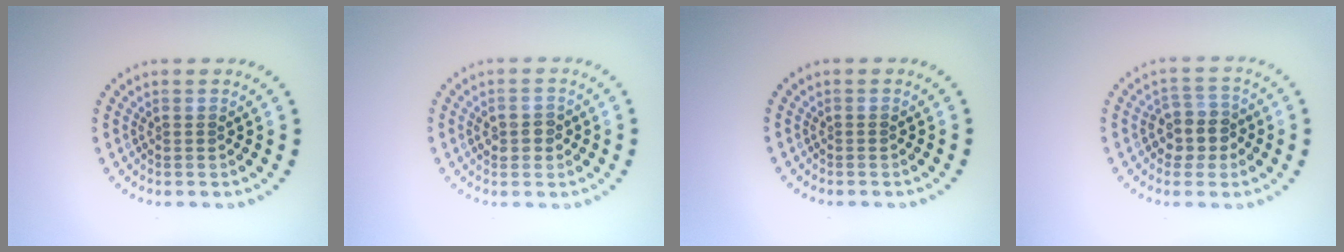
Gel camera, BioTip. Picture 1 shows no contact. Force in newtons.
{"total": 1.8, "press": 1.8, "slide": 0.0}
{"total": 0.0}
{"total": 2.7, "press": 2.5, "slide": 1.0}